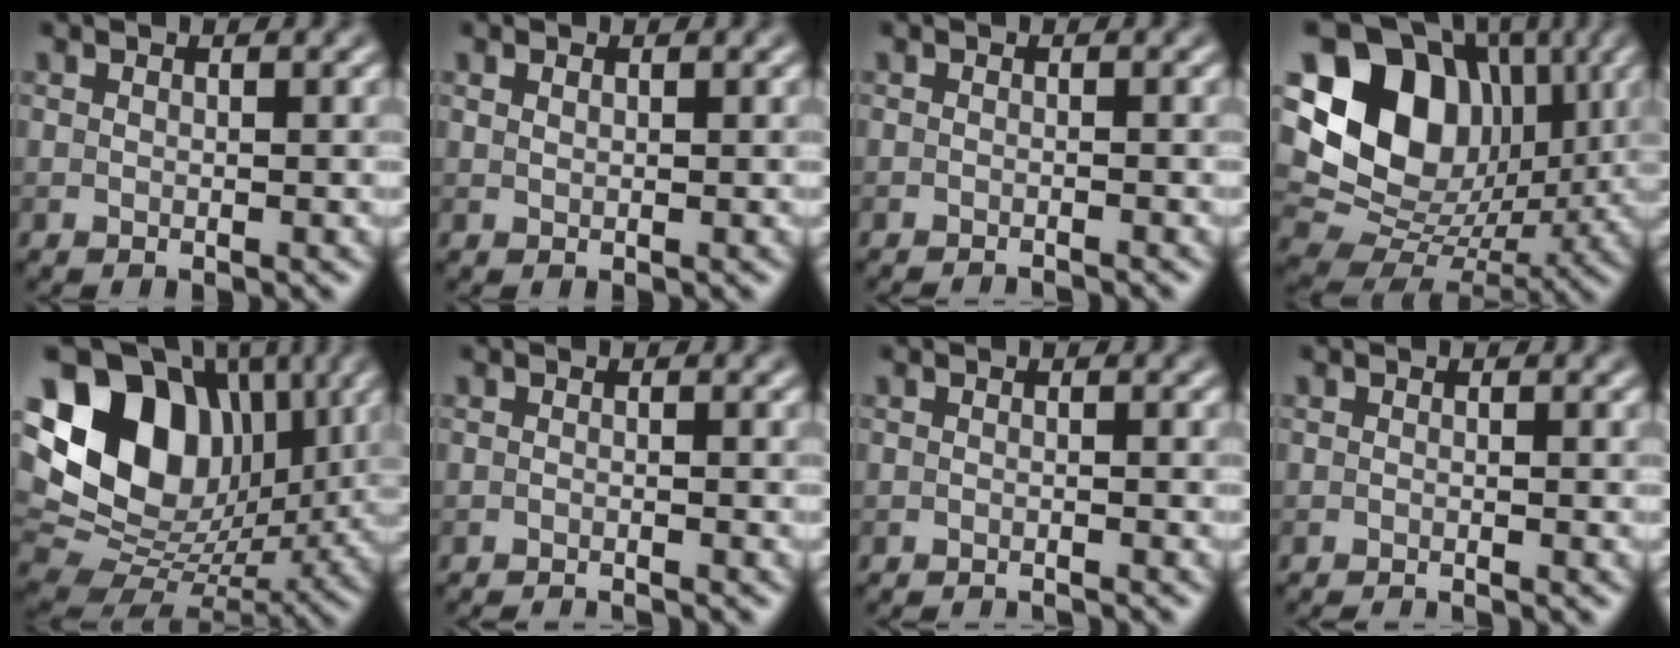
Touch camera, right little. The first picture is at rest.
{"total": 0.6, "force": [0.4, 0.3, 0.4], "torque": [-0.010, 0.001, 0.009]}
{"total": 2.2, "force": [-2.0, 0.3, 0.8], "torque": [-0.003, -0.001, -0.029]}
{"total": 17.0, "force": [4.5, 13.6, 9.2], "torque": [-0.183, 0.044, 0.089]}
{"total": 15.8, "force": [4.0, 11.8, 9.8], "torque": [-0.186, 0.023, 0.075]}
{"total": 2.6, "force": [-2.4, 0.4, 0.9], "torque": [-0.007, 0.000, -0.036]}
{"total": 2.5, "force": [-2.4, 0.3, 0.8], "torque": [-0.004, 0.003, -0.034]}
{"total": 1.6, "force": [-1.4, 0.2, 0.6], "torque": [0.002, -0.003, -0.025]}